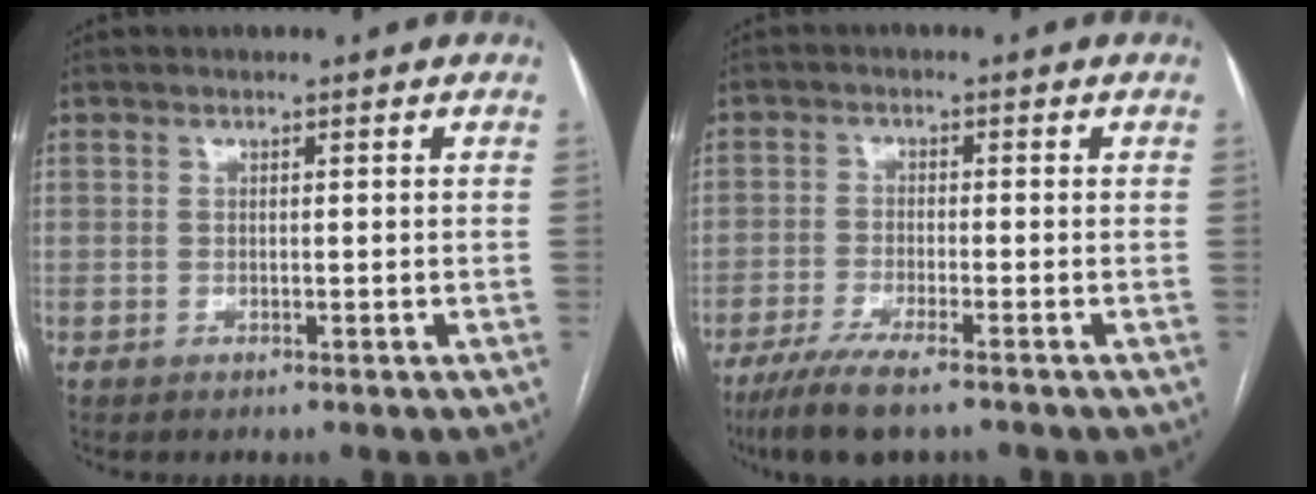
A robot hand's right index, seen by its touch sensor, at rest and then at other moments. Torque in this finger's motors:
{"motor_torque": [0.88, -0.63, 0.25, 0.08]}